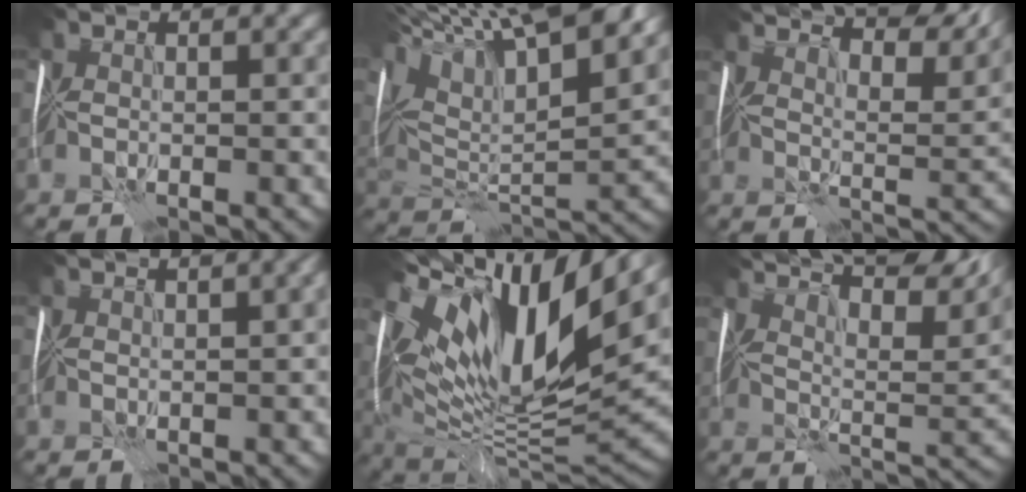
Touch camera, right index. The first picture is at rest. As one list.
[{"total": 16.2, "force": [6.8, 7.4, 12.7], "torque": [-0.245, 0.043, 0.111]}, {"total": 12.2, "force": [10.1, 2.8, 6.2], "torque": [-0.101, 0.017, 0.126]}, {"total": 4.4, "force": [2.3, 1.4, 3.5], "torque": [-0.027, 0.016, 0.029]}, {"total": 16.2, "force": [5.6, 6.1, 13.9], "torque": [-0.253, 0.015, 0.083]}, {"total": 15.0, "force": [11.5, 3.9, 8.8], "torque": [-0.136, 0.034, 0.142]}]